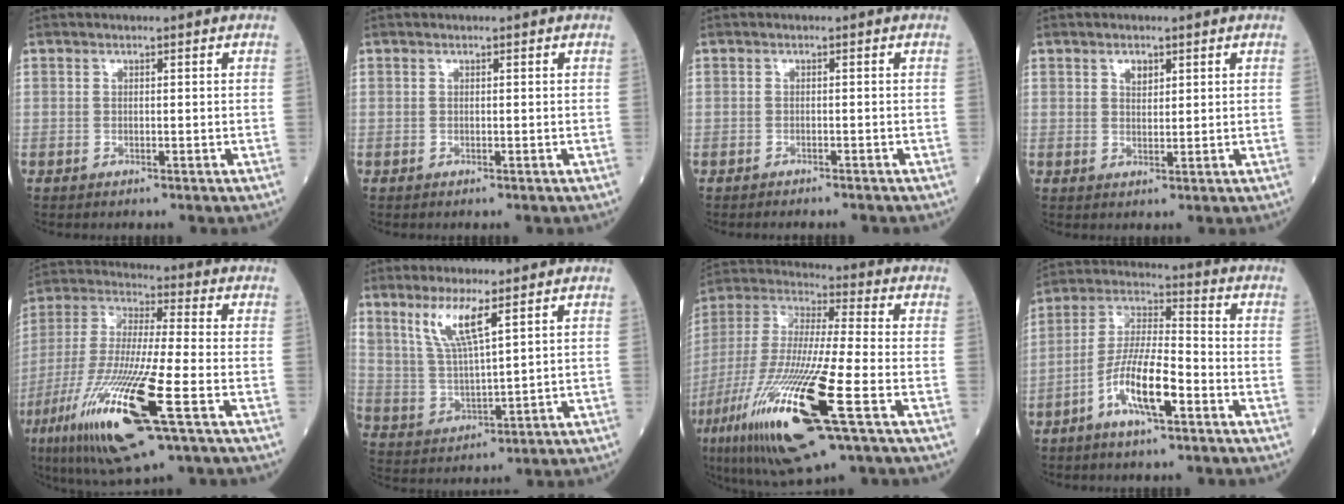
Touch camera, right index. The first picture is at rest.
{"total": 0.0}
{"total": 3.3, "force": [-3.2, 0.4, 0.9], "torque": [-0.008, -0.005, -0.040]}
{"total": 1.9, "force": [1.1, 1.0, 1.2], "torque": [-0.019, 0.000, 0.020]}
{"total": 20.2, "force": [-8.5, 1.8, 18.2], "torque": [-0.398, -0.044, -0.157]}
{"total": 7.8, "force": [4.7, 0.7, 6.1], "torque": [-0.132, -0.005, 0.101]}
{"total": 23.7, "force": [-9.7, 2.5, 21.5], "torque": [-0.462, -0.052, -0.175]}
{"total": 10.5, "force": [-4.9, 2.0, 9.0], "torque": [-0.183, 0.004, -0.095]}